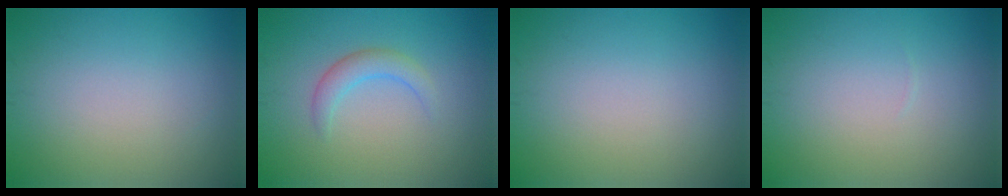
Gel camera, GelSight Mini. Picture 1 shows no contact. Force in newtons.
{"total": 2.1, "press": 2.1, "slide": 0.2}
{"total": 0.0}
{"total": 0.0}